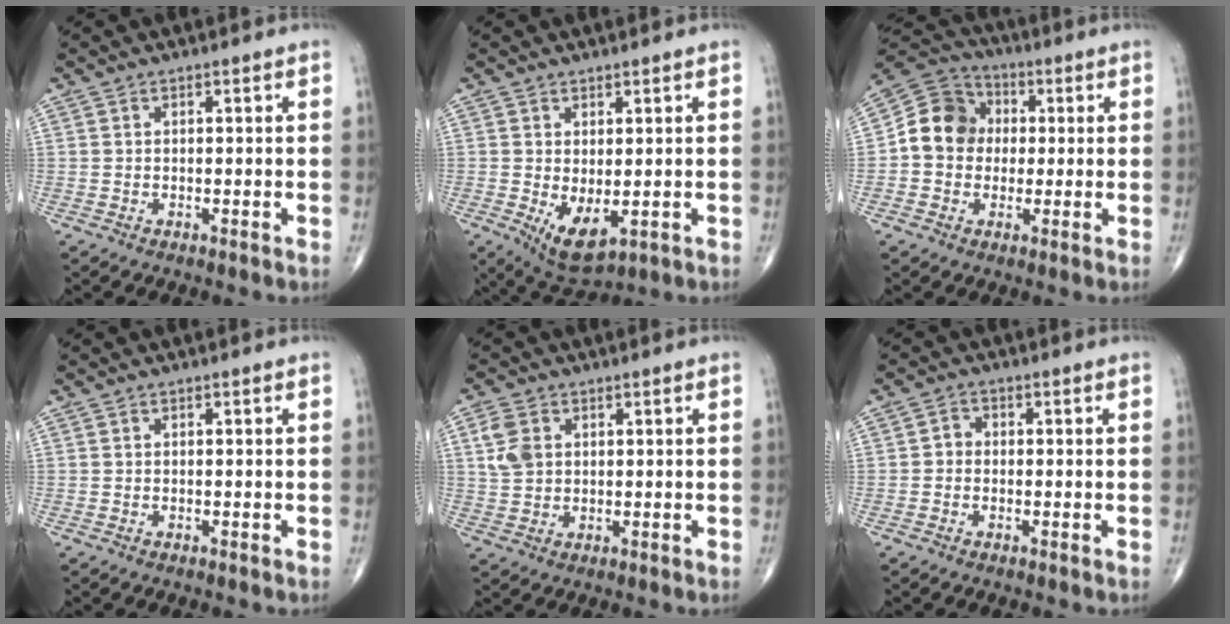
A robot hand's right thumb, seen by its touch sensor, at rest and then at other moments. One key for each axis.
{"total": 6.4, "fx": -0.9, "fy": 3.1, "fz": 5.5, "tx": -0.081, "ty": -0.015, "tz": 0.003}
{"total": 10.7, "fx": 0.4, "fy": 9.3, "fz": 5.1, "tx": -0.068, "ty": 0.028, "tz": -0.008}
{"total": 0.0}
{"total": 5.3, "fx": 1.5, "fy": 3.9, "fz": 3.3, "tx": -0.060, "ty": 0.000, "tz": 0.033}
{"total": 1.9, "fx": -0.4, "fy": 1.7, "fz": 0.9, "tx": -0.003, "ty": 0.006, "tz": -0.014}